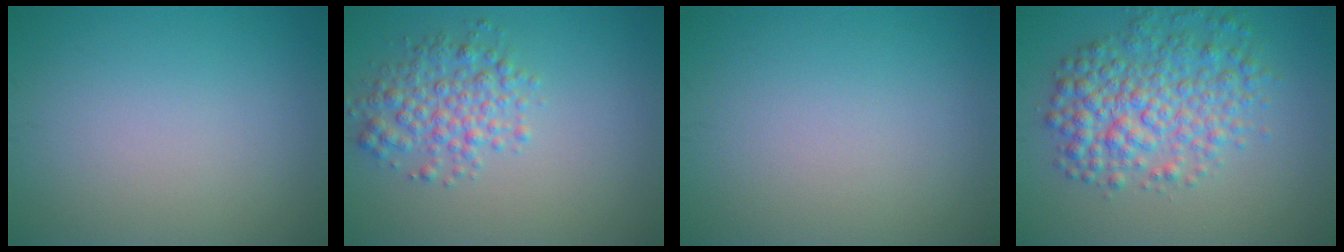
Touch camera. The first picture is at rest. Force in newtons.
{"total": 3.6, "press": 3.6, "slide": 0.0}
{"total": 0.0}
{"total": 6.3, "press": 6.3, "slide": 0.1}